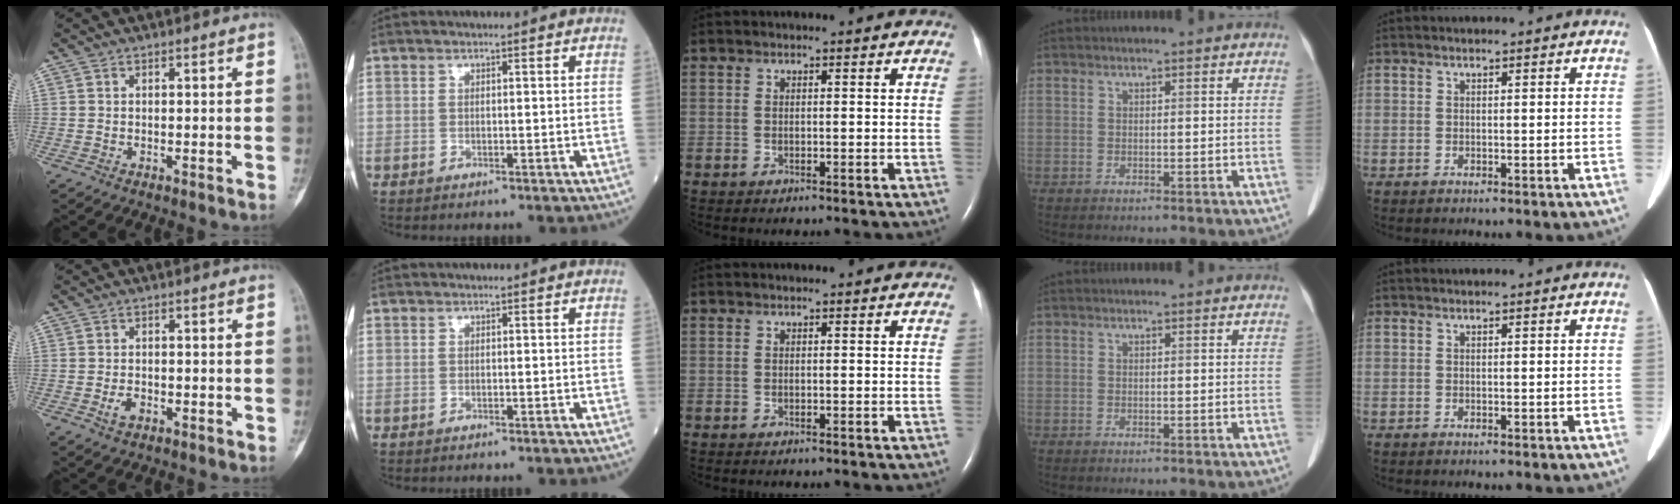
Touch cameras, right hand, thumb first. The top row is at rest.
{"thumb": {"total": 2.5, "force": [-1.0, 1.6, 1.7], "torque": [-0.029, 0.004, -0.015]}}